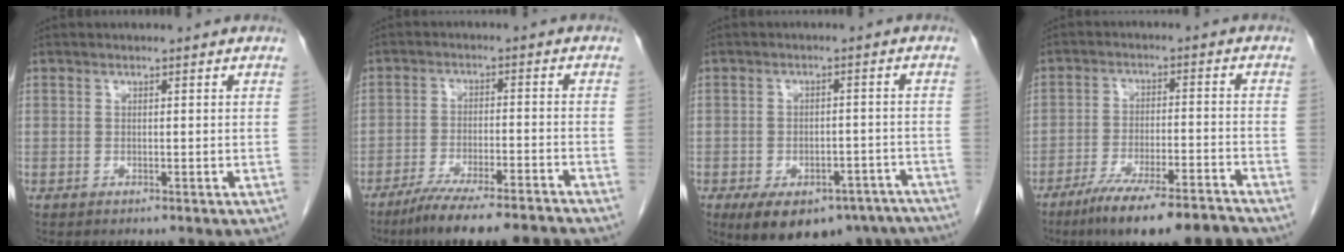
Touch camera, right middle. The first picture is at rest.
{"total": 13.0, "force": [-11.4, 0.4, 6.3], "torque": [-0.090, -0.009, -0.176]}
{"total": 16.6, "force": [-12.0, 8.5, 7.8], "torque": [-0.112, 0.007, -0.144]}
{"total": 13.1, "force": [-10.8, 1.0, 7.5], "torque": [-0.117, -0.012, -0.173]}